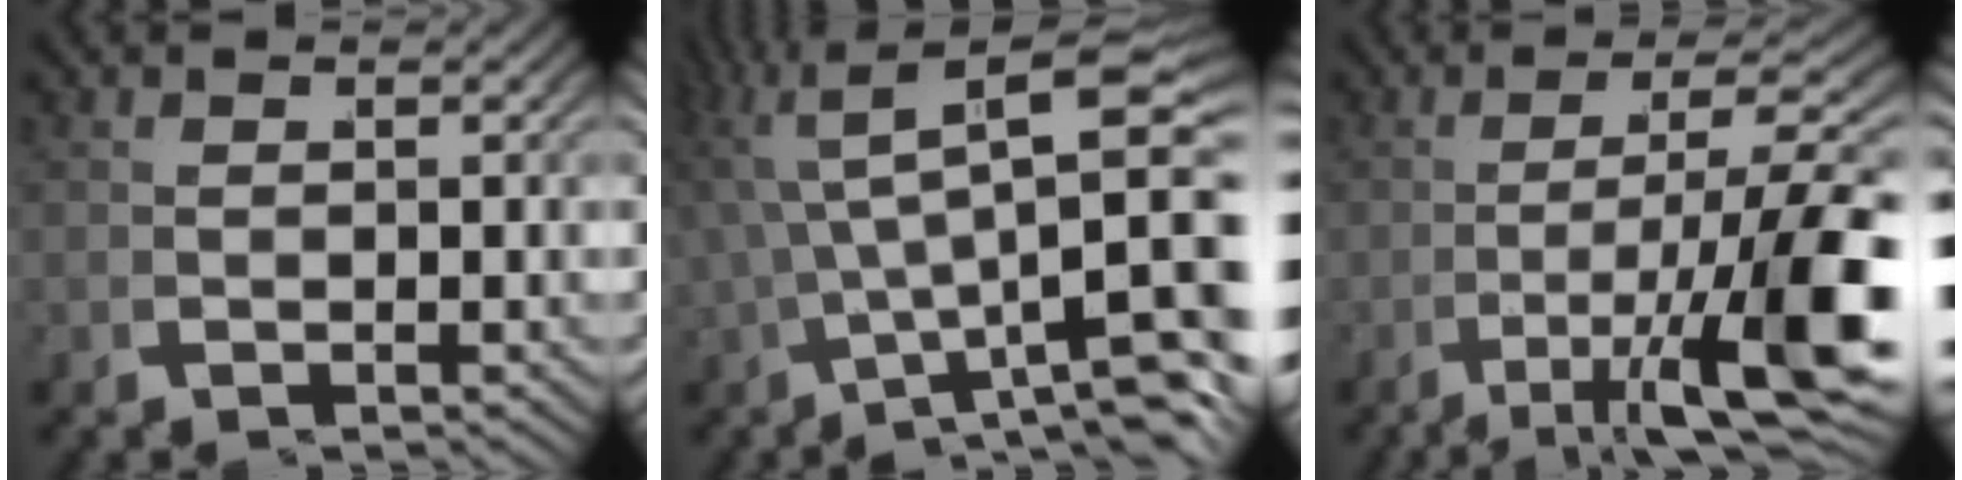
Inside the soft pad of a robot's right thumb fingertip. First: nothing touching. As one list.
[{"total": 11.3, "force": [1.7, 5.6, 9.7], "torque": [-0.143, -0.013, 0.041]}, {"total": 10.7, "force": [-2.4, 4.0, 9.7], "torque": [-0.167, -0.027, -0.015]}]